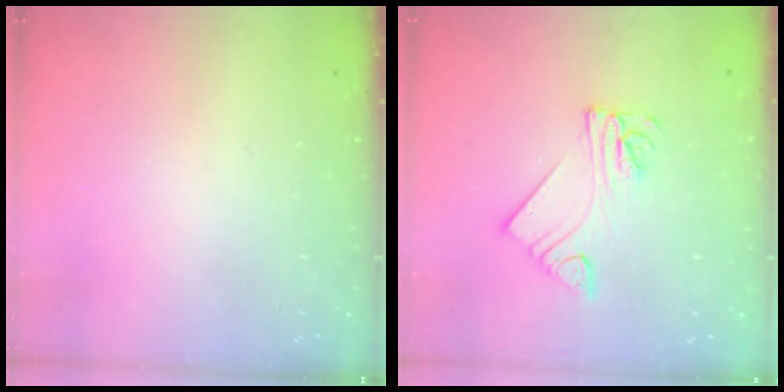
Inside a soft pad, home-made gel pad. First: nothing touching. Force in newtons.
{"total": 7.9, "press": 7.9, "slide": 0.8}